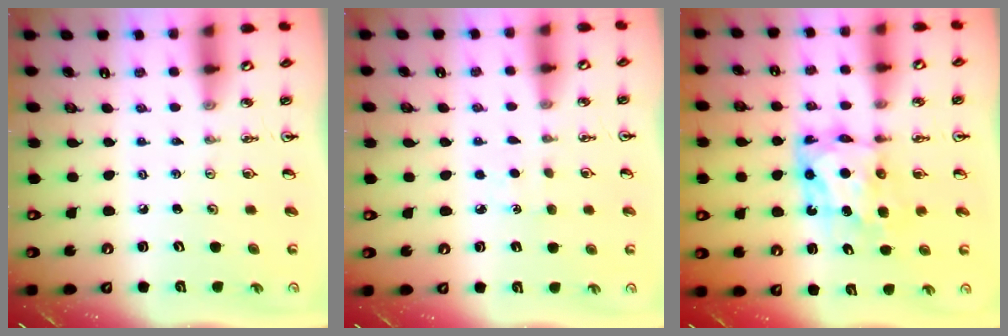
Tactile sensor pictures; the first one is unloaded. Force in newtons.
{"total": 2.9, "press": 2.9, "slide": 0.4}
{"total": 8.0, "press": 7.9, "slide": 0.7}